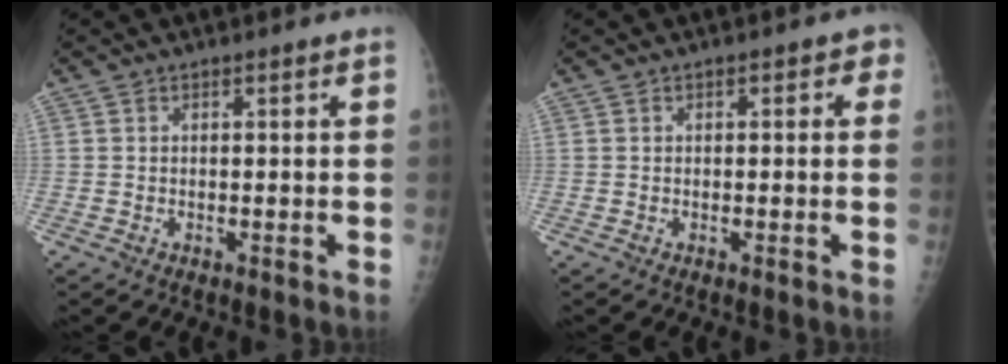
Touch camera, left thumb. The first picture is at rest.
{"total": 2.7, "force": [0.6, 1.5, 2.1], "torque": [-0.007, 0.004, 0.000]}